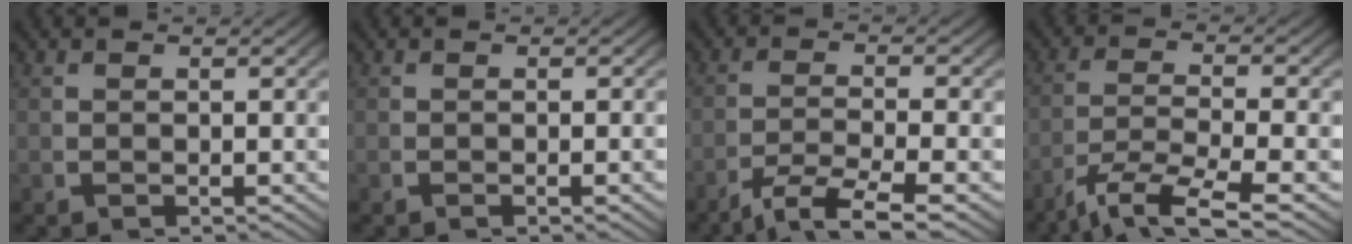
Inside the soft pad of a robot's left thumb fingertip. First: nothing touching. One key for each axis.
{"total": 0.8, "fx": -0.2, "fy": 0.1, "fz": 0.7, "tx": -0.013, "ty": 0.004, "tz": -0.005}
{"total": 4.7, "fx": -2.5, "fy": 1.8, "fz": 3.6, "tx": -0.069, "ty": -0.007, "tz": -0.037}
{"total": 6.2, "fx": -3.1, "fy": 2.6, "fz": 4.7, "tx": -0.099, "ty": -0.024, "tz": -0.042}